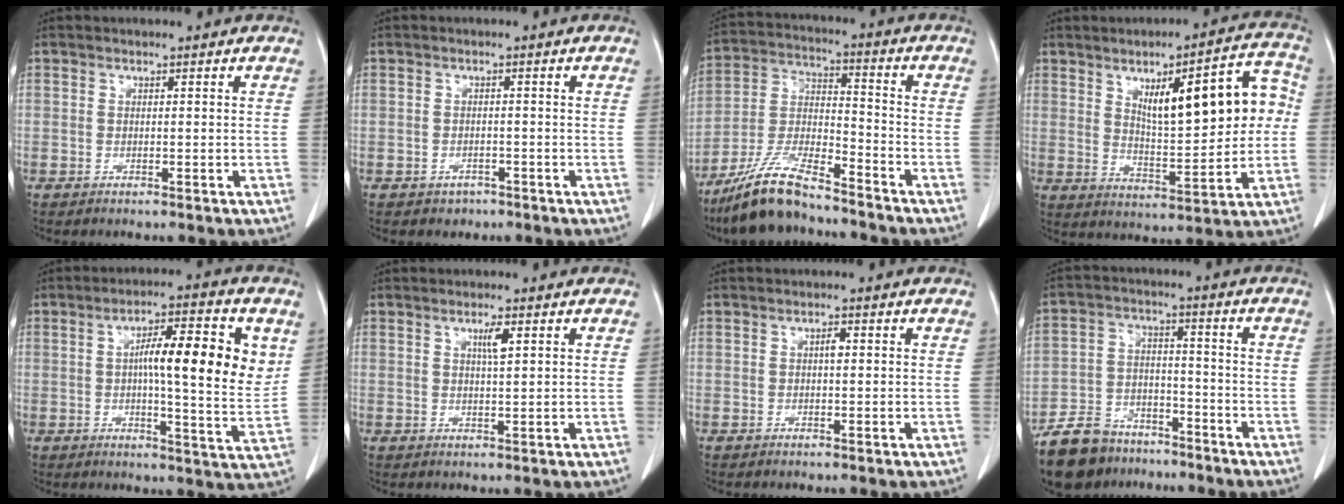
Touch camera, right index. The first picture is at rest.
{"total": 1.8, "force": [-1.1, 1.4, 0.2], "torque": [-0.008, 0.005, -0.011]}
{"total": 12.4, "force": [-10.2, 2.1, 6.9], "torque": [-0.145, -0.012, -0.190]}
{"total": 14.9, "force": [3.1, 4.1, 13.9], "torque": [-0.191, 0.028, 0.054]}
{"total": 13.7, "force": [3.3, 2.3, 13.1], "torque": [-0.189, 0.014, 0.043]}
{"total": 2.3, "force": [1.0, 0.1, 2.1], "torque": [-0.039, -0.002, 0.018]}
{"total": 1.1, "force": [0.1, 0.4, 1.0], "torque": [-0.018, 0.003, 0.002]}
{"total": 11.3, "force": [-9.1, 5.7, 3.3], "torque": [-0.072, 0.008, -0.155]}